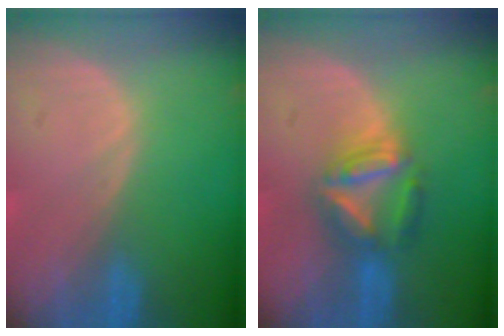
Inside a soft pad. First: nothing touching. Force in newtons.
{"total": 6.6, "press": 6.3, "slide": 2.2}